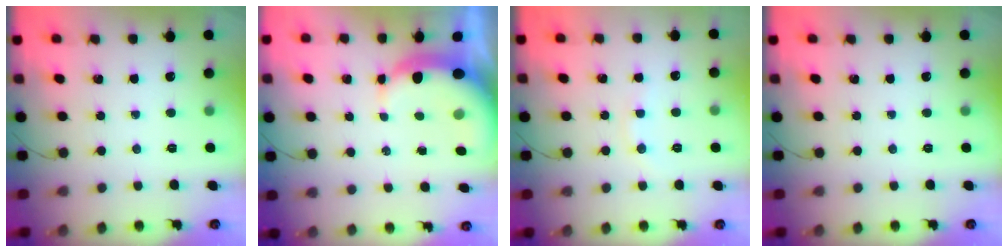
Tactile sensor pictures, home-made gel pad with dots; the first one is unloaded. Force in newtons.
{"total": 7.5, "press": 7.4, "slide": 1.3}
{"total": 4.5, "press": 4.3, "slide": 1.3}
{"total": 0.0}